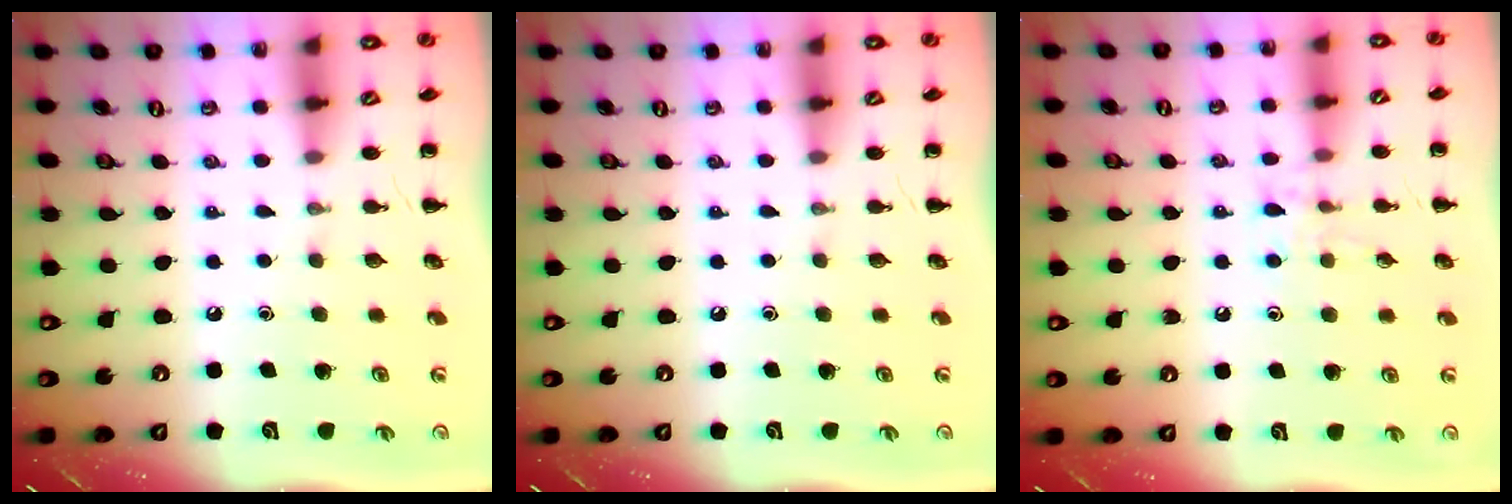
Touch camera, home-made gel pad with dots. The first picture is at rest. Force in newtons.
{"total": 0.0}
{"total": 7.7, "press": 7.5, "slide": 1.4}